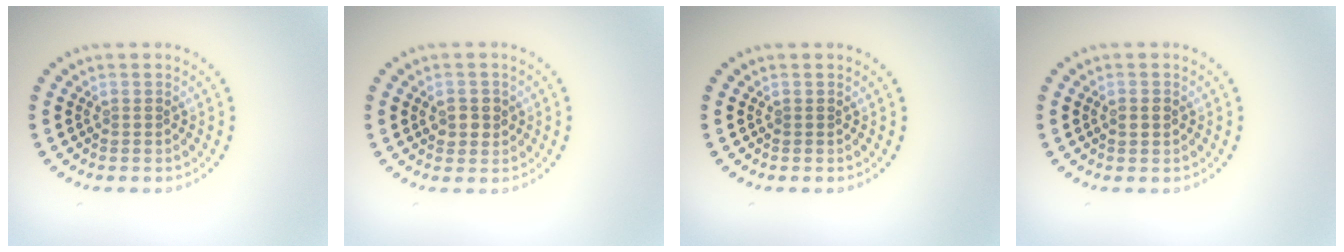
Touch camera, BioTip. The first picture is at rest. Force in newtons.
{"total": 1.9, "press": 1.9, "slide": 0.5}
{"total": 0.0}
{"total": 1.5, "press": 1.5, "slide": 0.1}